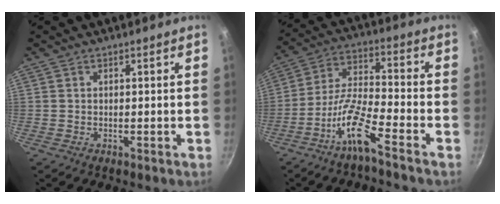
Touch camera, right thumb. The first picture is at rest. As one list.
[{"total": 10.6, "force": [-6.7, 1.4, 8.1], "torque": [-0.167, 0.046, -0.136]}]